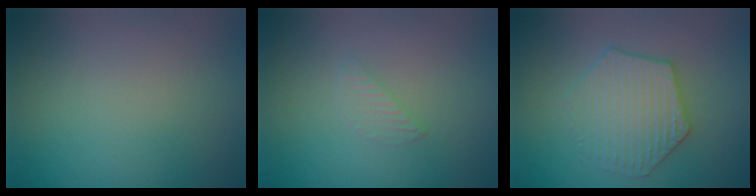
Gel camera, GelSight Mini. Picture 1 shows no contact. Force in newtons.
{"total": 1.1, "press": 1.1, "slide": 0.1}
{"total": 4.0, "press": 3.9, "slide": 0.9}